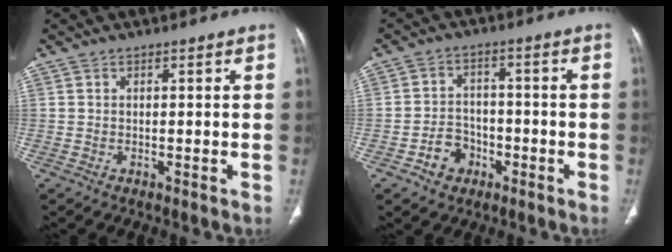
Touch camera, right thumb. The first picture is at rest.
{"total": 6.0, "force": [-2.9, 4.9, 2.0], "torque": [-0.006, 0.031, -0.044]}